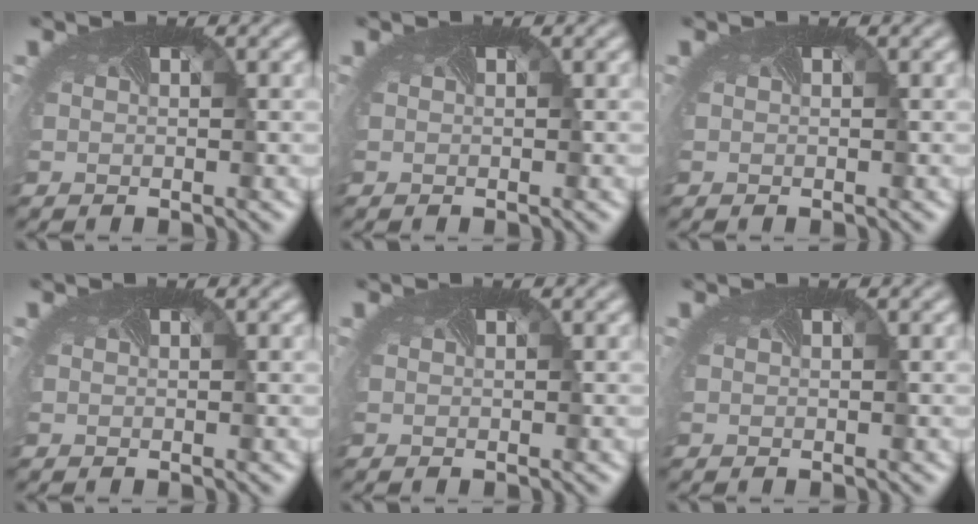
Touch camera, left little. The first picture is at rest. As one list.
[{"total": 0.0}, {"total": 0.0}, {"total": 0.0}, {"total": 0.0}, {"total": 0.0}]